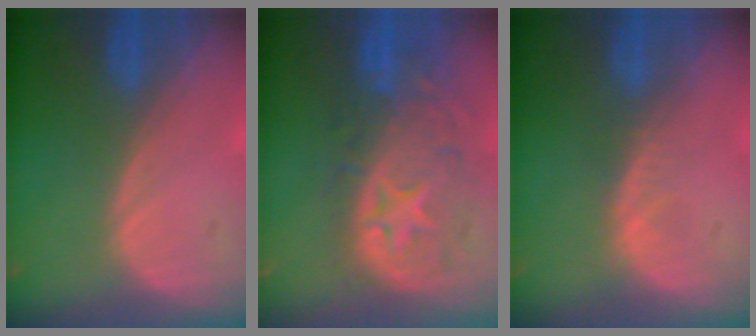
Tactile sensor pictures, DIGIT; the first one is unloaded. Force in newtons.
{"total": 11.0, "press": 9.8, "slide": 5.1}
{"total": 1.5, "press": 1.5, "slide": 0.2}